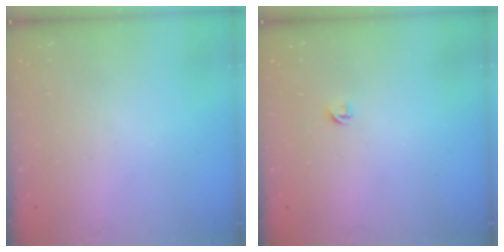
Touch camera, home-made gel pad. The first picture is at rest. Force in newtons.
{"total": 3.6, "press": 3.6, "slide": 0.5}